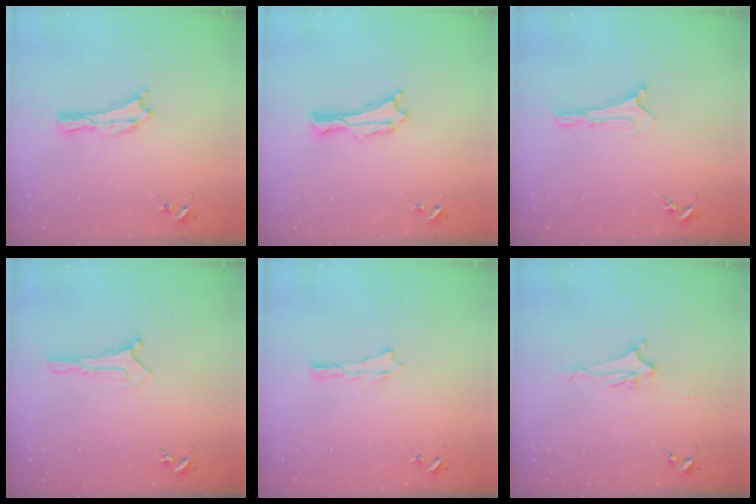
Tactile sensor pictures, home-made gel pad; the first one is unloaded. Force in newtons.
{"total": 0.8, "press": 0.7, "slide": 0.2}
{"total": 0.0}
{"total": 0.0}
{"total": 0.0}
{"total": 2.2, "press": 2.2, "slide": 0.3}